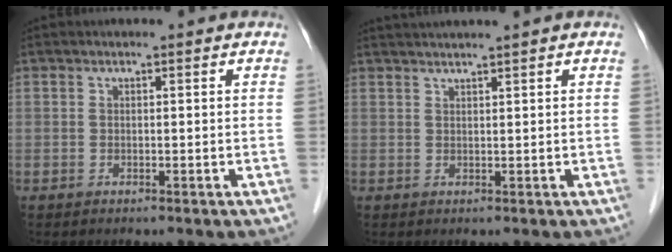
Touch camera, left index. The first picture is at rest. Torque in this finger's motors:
{"motor_torque": [0.37, -0.53, 0.13, 0.03]}